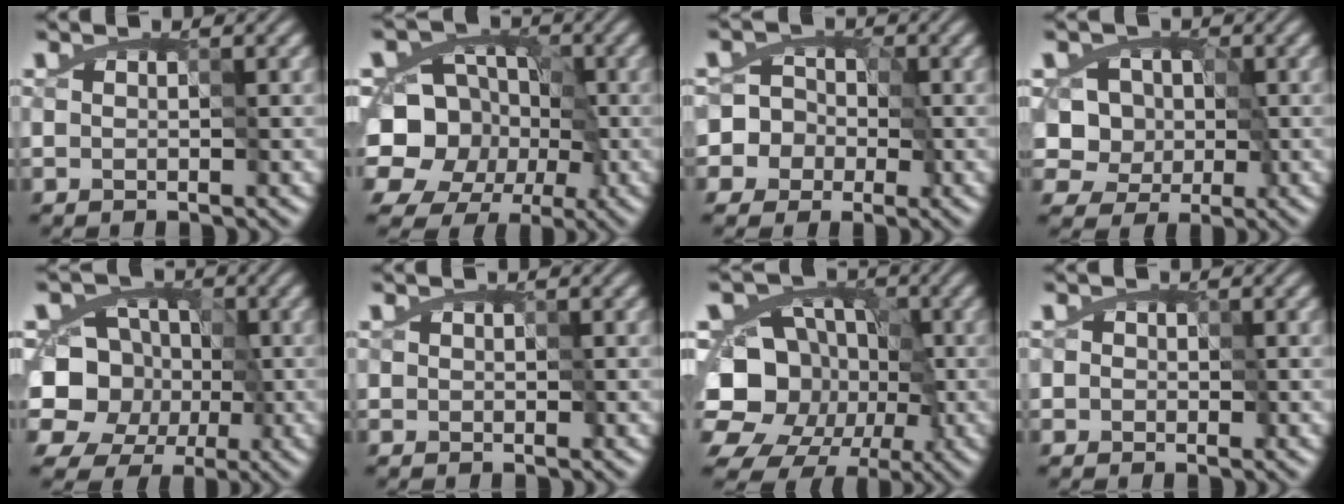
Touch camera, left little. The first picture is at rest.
{"total": 11.7, "force": [-3.6, 10.0, 4.8], "torque": [-0.075, 0.001, -0.084]}
{"total": 8.0, "force": [-2.8, 7.3, 1.8], "torque": [-0.039, 0.022, -0.086]}
{"total": 7.8, "force": [-1.1, 6.8, 3.6], "torque": [-0.043, 0.023, -0.051]}
{"total": 8.8, "force": [-2.6, 7.8, 3.2], "torque": [-0.036, 0.007, -0.071]}
{"total": 0.0}
{"total": 14.6, "force": [-5.0, 12.6, 5.5], "torque": [-0.097, -0.019, -0.102]}
{"total": 1.5, "force": [0.0, 1.4, 0.4], "torque": [-0.016, 0.006, 0.007]}